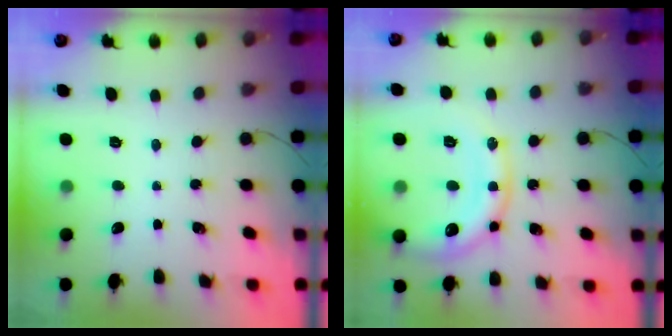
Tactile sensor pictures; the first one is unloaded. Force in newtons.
{"total": 14.8, "press": 14.7, "slide": 1.7}